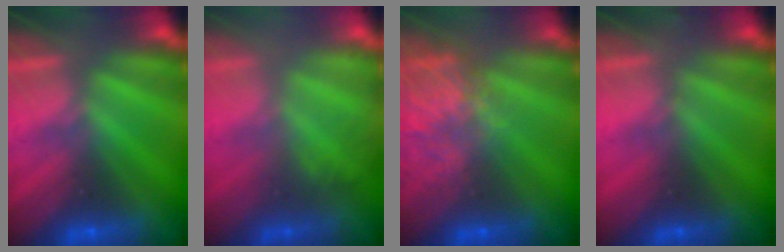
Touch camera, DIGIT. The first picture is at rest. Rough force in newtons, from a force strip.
{"total": 2.8}
{"total": 7.8}
{"total": 4.7}